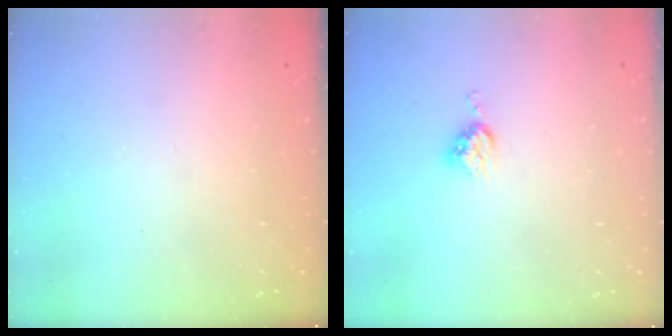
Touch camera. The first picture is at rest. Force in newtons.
{"total": 5.1, "press": 5.1, "slide": 0.1}